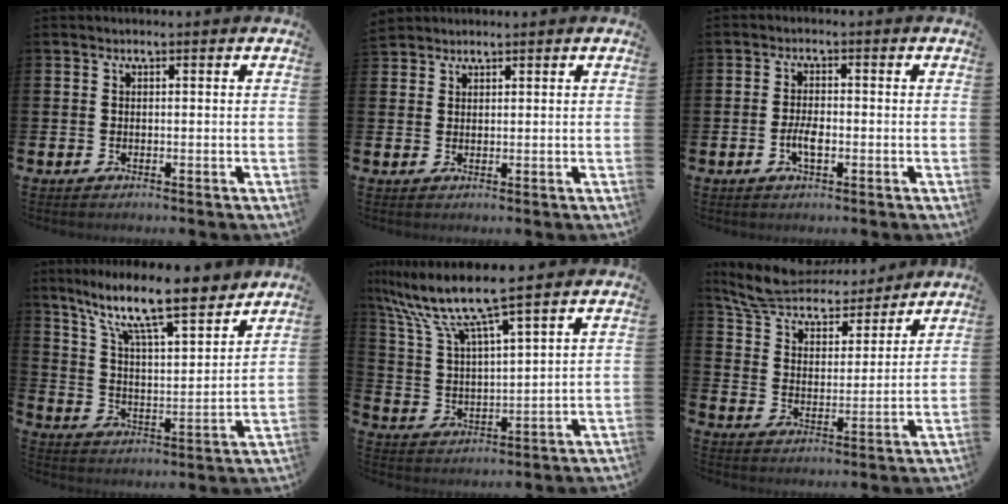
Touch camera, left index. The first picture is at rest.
{"total": 2.0, "force": [1.9, 0.6, -0.2], "torque": [0.012, -0.004, 0.035]}
{"total": 2.9, "force": [-0.9, 1.2, 2.5], "torque": [-0.047, -0.004, -0.020]}
{"total": 11.4, "force": [9.6, 1.7, 5.9], "torque": [-0.135, -0.067, 0.160]}
{"total": 8.9, "force": [7.6, 0.5, 4.6], "torque": [-0.122, -0.040, 0.126]}
{"total": 7.5, "force": [7.0, 2.3, 1.4], "torque": [-0.067, -0.052, 0.123]}